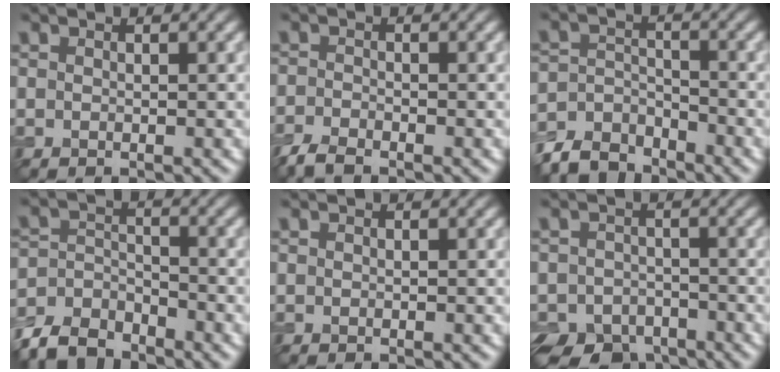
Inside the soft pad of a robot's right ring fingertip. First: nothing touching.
{"total": 2.4, "force": [-2.1, 0.6, 1.1], "torque": [-0.025, -0.007, -0.051]}
{"total": 5.1, "force": [-4.5, 2.1, 1.1], "torque": [-0.019, -0.003, -0.091]}
{"total": 5.6, "force": [-4.9, 2.3, 1.7], "torque": [-0.033, -0.005, -0.102]}
{"total": 0.0}
{"total": 7.0, "force": [-5.3, 4.2, 1.9], "torque": [-0.016, -0.017, -0.077]}